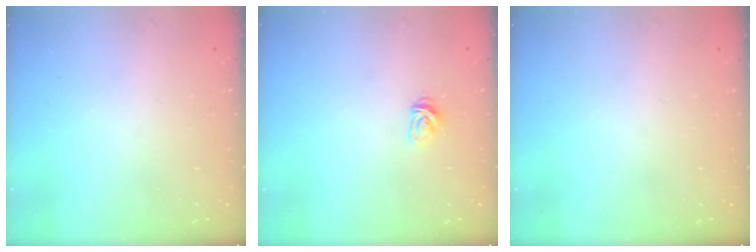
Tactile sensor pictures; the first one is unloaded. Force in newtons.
{"total": 3.8, "press": 3.8, "slide": 0.5}
{"total": 0.0}